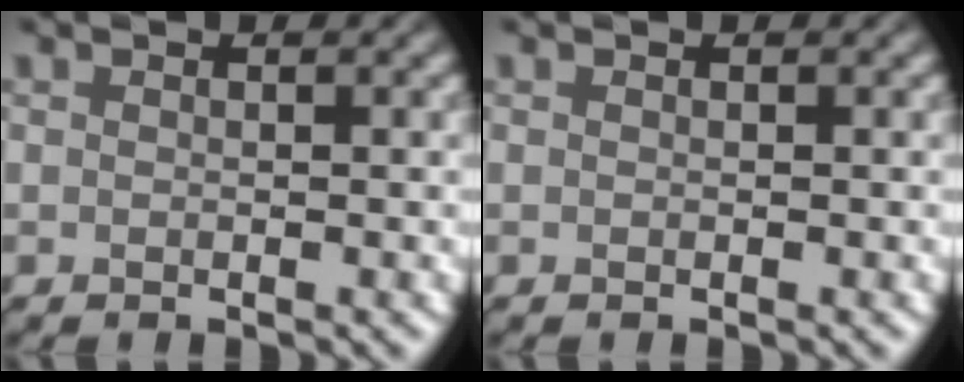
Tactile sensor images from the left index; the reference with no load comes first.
{"total": 0.0}